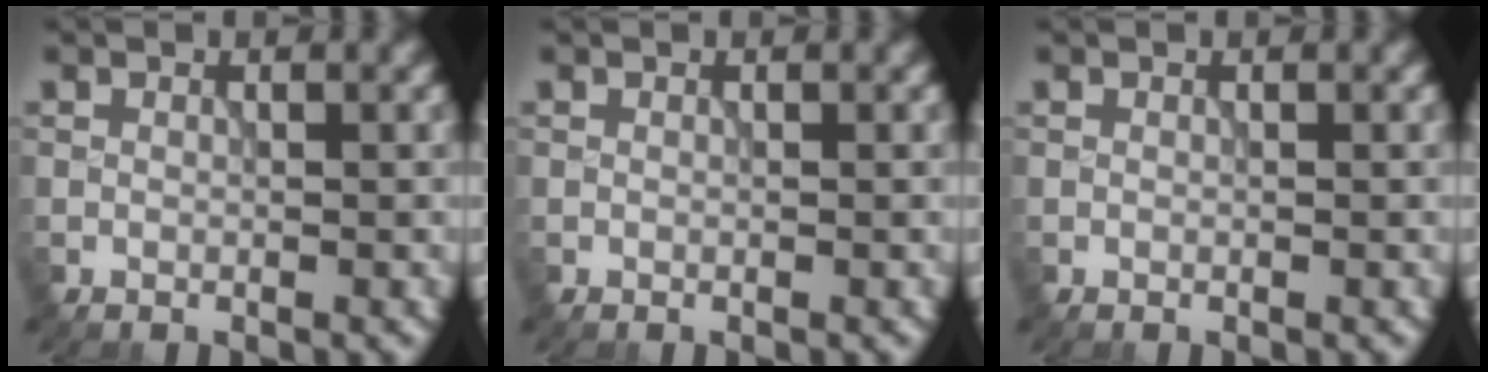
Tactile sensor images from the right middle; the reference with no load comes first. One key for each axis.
{"total": 0.0}
{"total": 0.0}